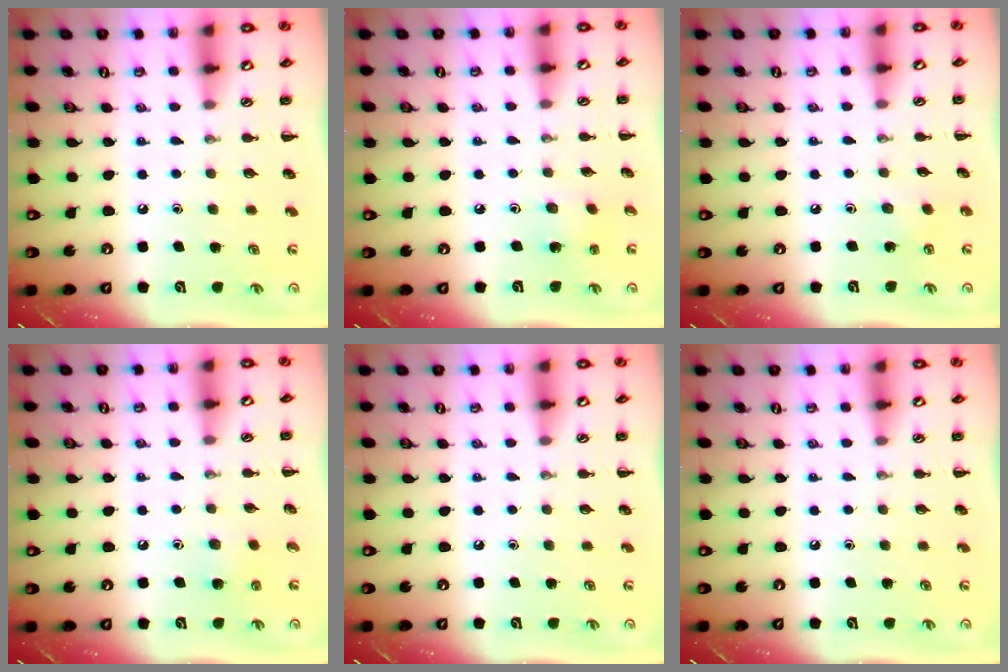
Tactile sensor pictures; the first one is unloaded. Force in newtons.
{"total": 1.9, "press": 1.7, "slide": 0.7}
{"total": 2.4, "press": 2.3, "slide": 0.6}
{"total": 4.6, "press": 4.4, "slide": 1.4}
{"total": 0.0}
{"total": 0.0}